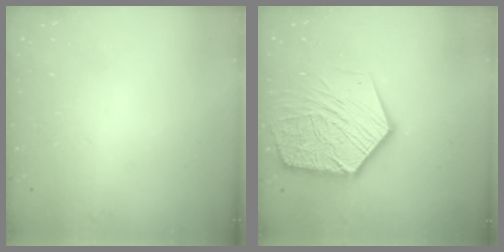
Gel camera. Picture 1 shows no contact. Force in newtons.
{"total": 19.5, "press": 19.3, "slide": 2.1}